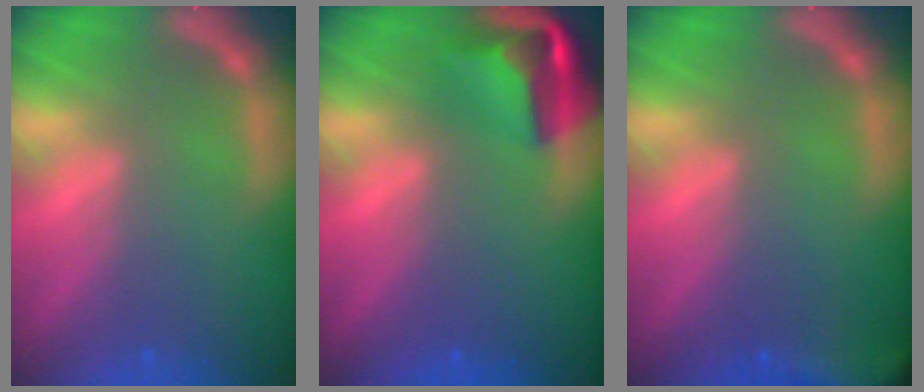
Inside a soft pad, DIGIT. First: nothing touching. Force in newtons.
{"total": 6.4}
{"total": 7.5}